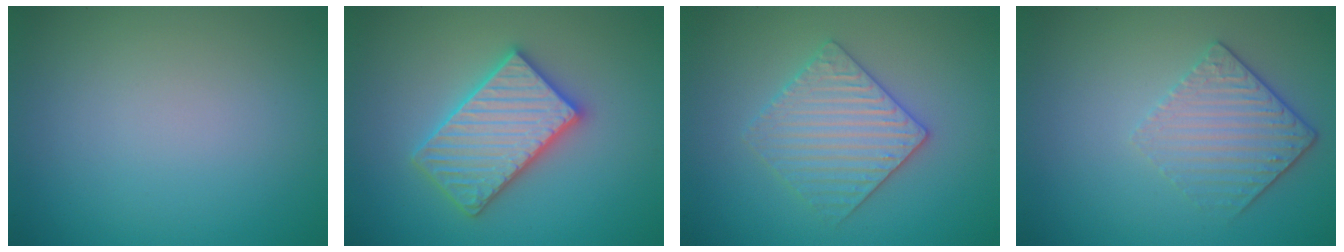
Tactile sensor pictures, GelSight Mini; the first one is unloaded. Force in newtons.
{"total": 5.5, "press": 5.5, "slide": 0.8}
{"total": 3.5, "press": 3.4, "slide": 0.7}
{"total": 3.6, "press": 2.6, "slide": 2.6}